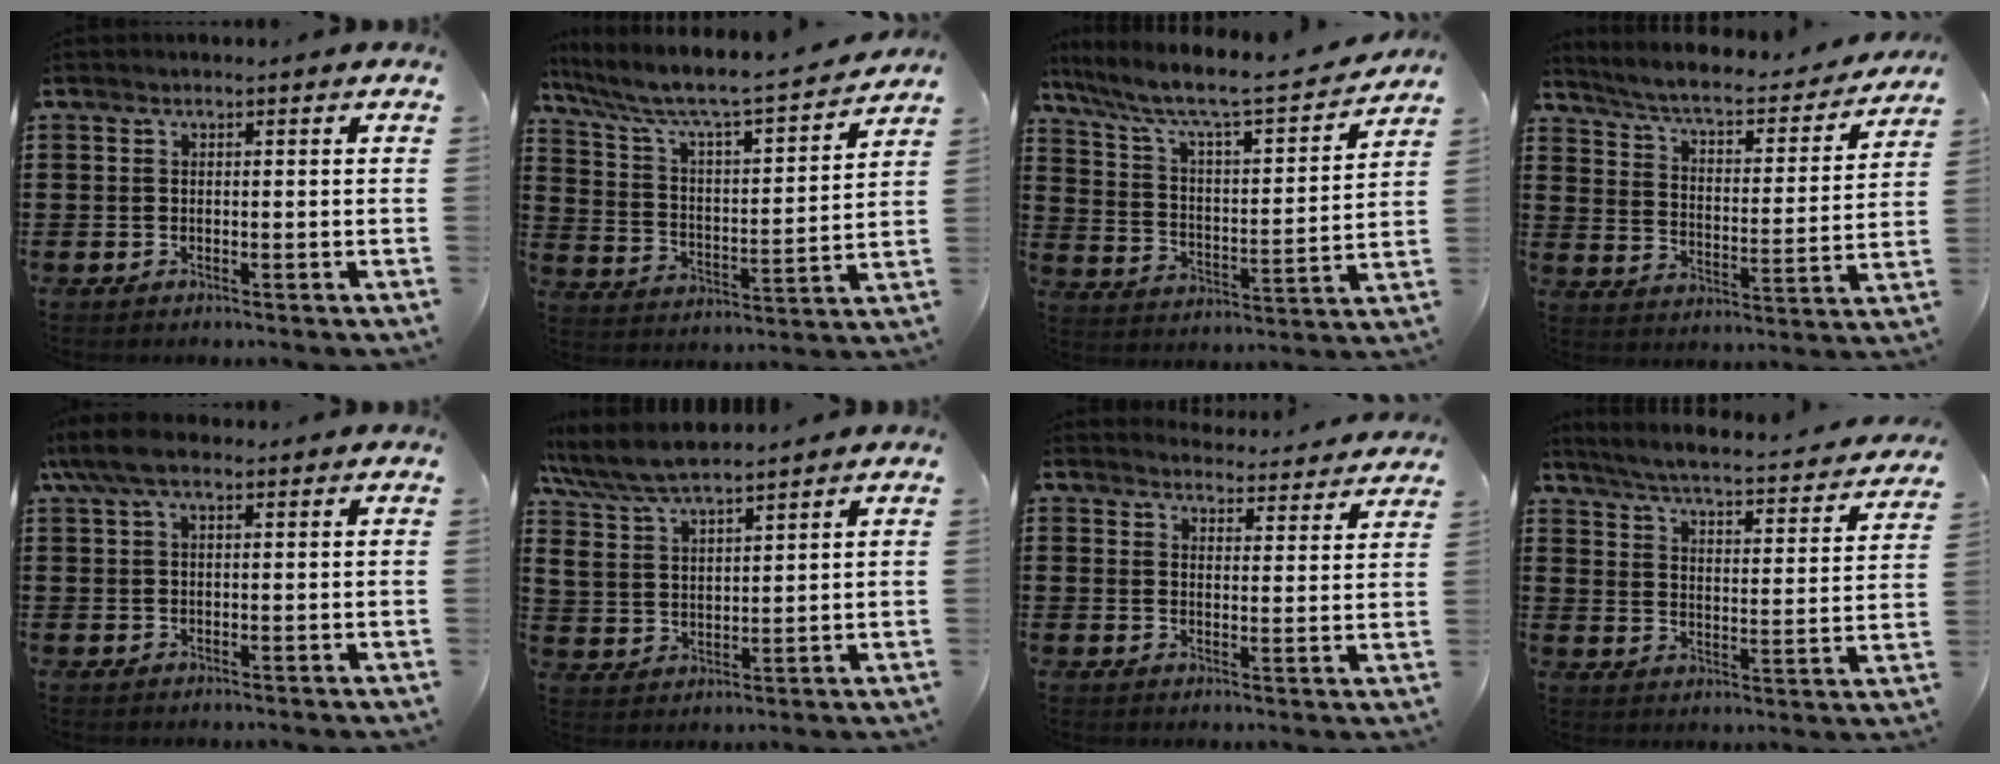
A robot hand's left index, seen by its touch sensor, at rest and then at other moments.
{"total": 5.9, "force": [5.1, 0.6, 3.0], "torque": [-0.084, -0.046, 0.076]}
{"total": 6.4, "force": [5.1, 1.0, 3.8], "torque": [-0.099, -0.043, 0.076]}
{"total": 5.4, "force": [4.8, 0.3, 2.4], "torque": [-0.069, -0.034, 0.074]}
{"total": 5.0, "force": [2.4, 1.9, 4.0], "torque": [-0.095, 0.005, 0.041]}
{"total": 6.7, "force": [6.1, 1.4, 2.3], "torque": [-0.069, -0.023, 0.110]}
{"total": 3.9, "force": [3.9, 0.0, 0.2], "torque": [-0.010, -0.026, 0.067]}
{"total": 4.3, "force": [3.9, -0.3, 1.6], "torque": [-0.054, -0.036, 0.057]}